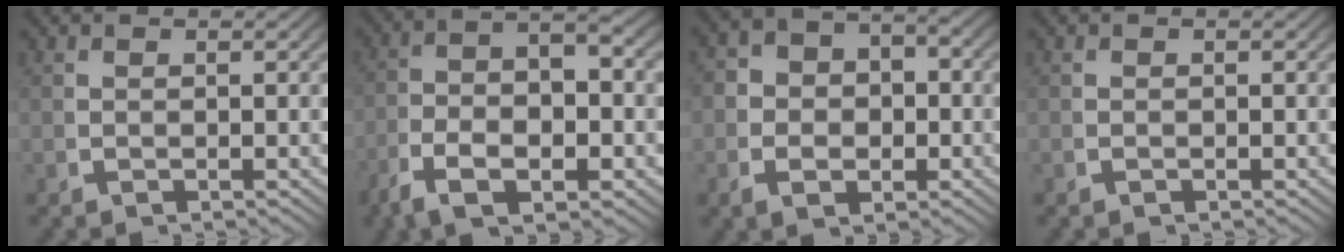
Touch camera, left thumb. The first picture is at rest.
{"total": 8.0, "force": [-1.6, 4.1, 6.7], "torque": [-0.128, -0.013, -0.023]}
{"total": 4.9, "force": [-0.7, 3.7, 3.1], "torque": [-0.051, -0.013, -0.009]}
{"total": 0.0}